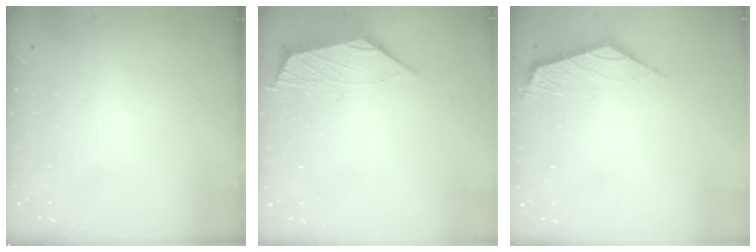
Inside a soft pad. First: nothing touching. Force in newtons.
{"total": 2.9, "press": 2.8, "slide": 0.6}
{"total": 2.5, "press": 2.5, "slide": 0.6}